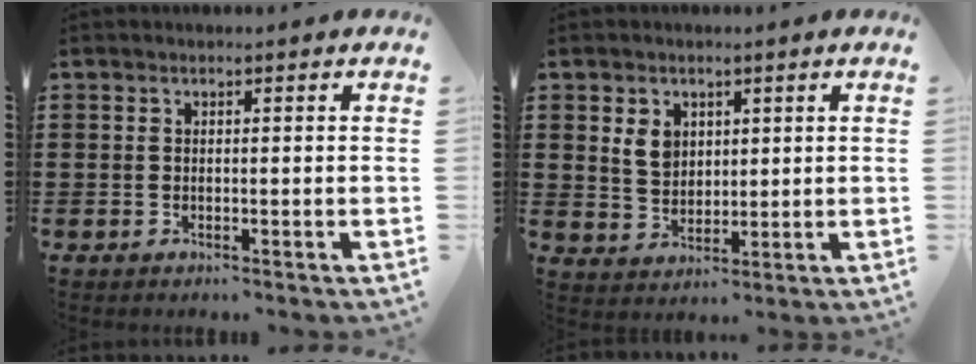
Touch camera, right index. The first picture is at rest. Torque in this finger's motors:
{"motor_torque": [0.27, 0.27, 0.11, 0.04]}